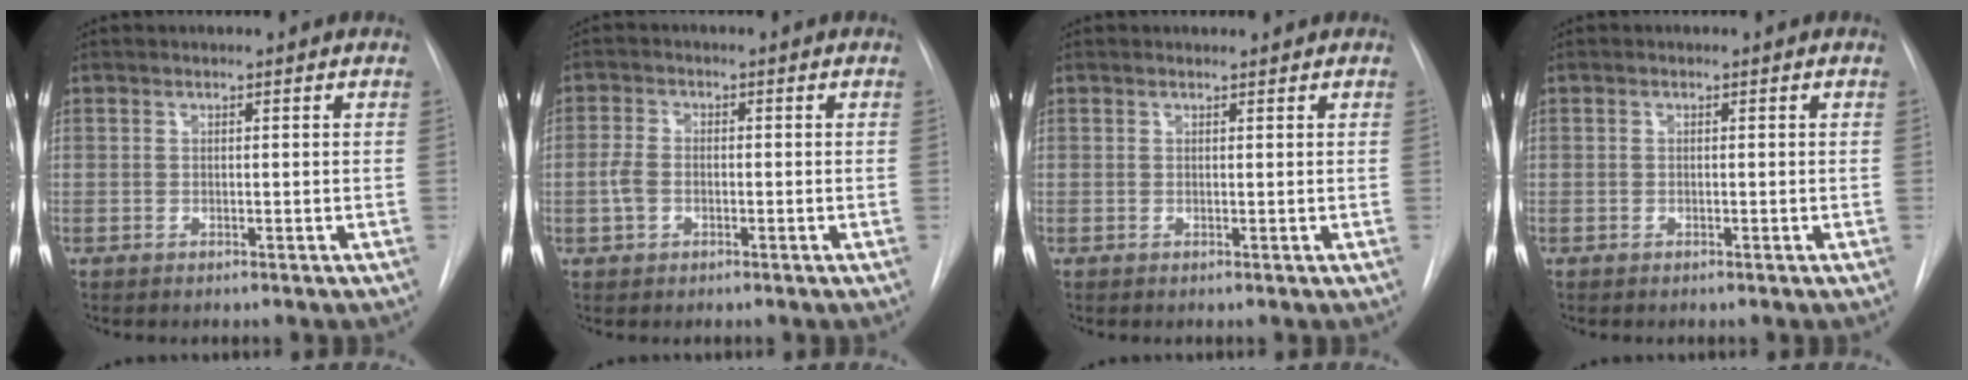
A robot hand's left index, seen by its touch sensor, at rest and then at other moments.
{"total": 3.2, "force": [-0.8, 2.4, 2.0], "torque": [-0.053, 0.008, -0.017]}
{"total": 0.8, "force": [0.7, 0.2, 0.0], "torque": [-0.008, 0.005, 0.010]}
{"total": 0.0}